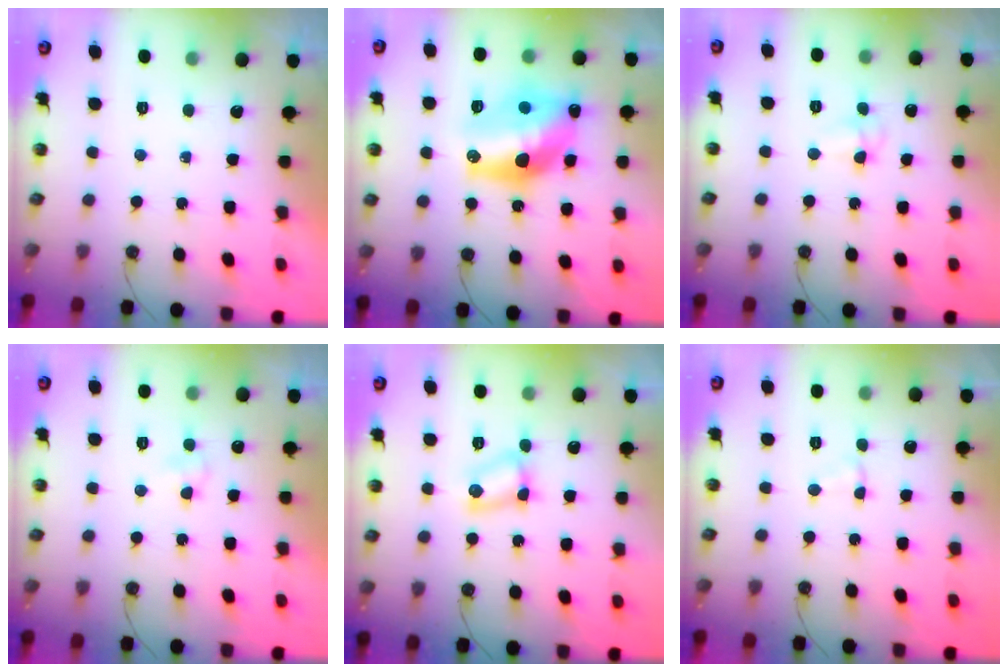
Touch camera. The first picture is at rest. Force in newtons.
{"total": 16.1, "press": 16.0, "slide": 1.4}
{"total": 5.8, "press": 5.6, "slide": 1.4}
{"total": 2.9, "press": 2.7, "slide": 0.9}
{"total": 5.7, "press": 4.5, "slide": 3.6}
{"total": 1.8, "press": 1.7, "slide": 0.4}